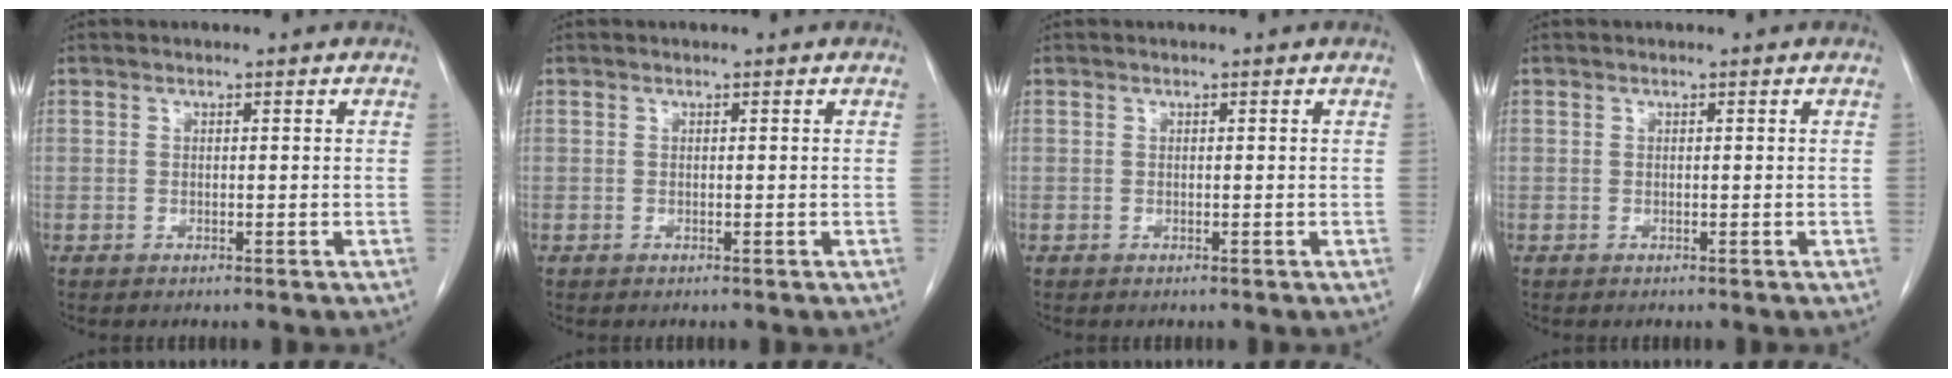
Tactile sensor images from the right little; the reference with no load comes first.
{"total": 0.0}
{"total": 0.0}
{"total": 0.0}